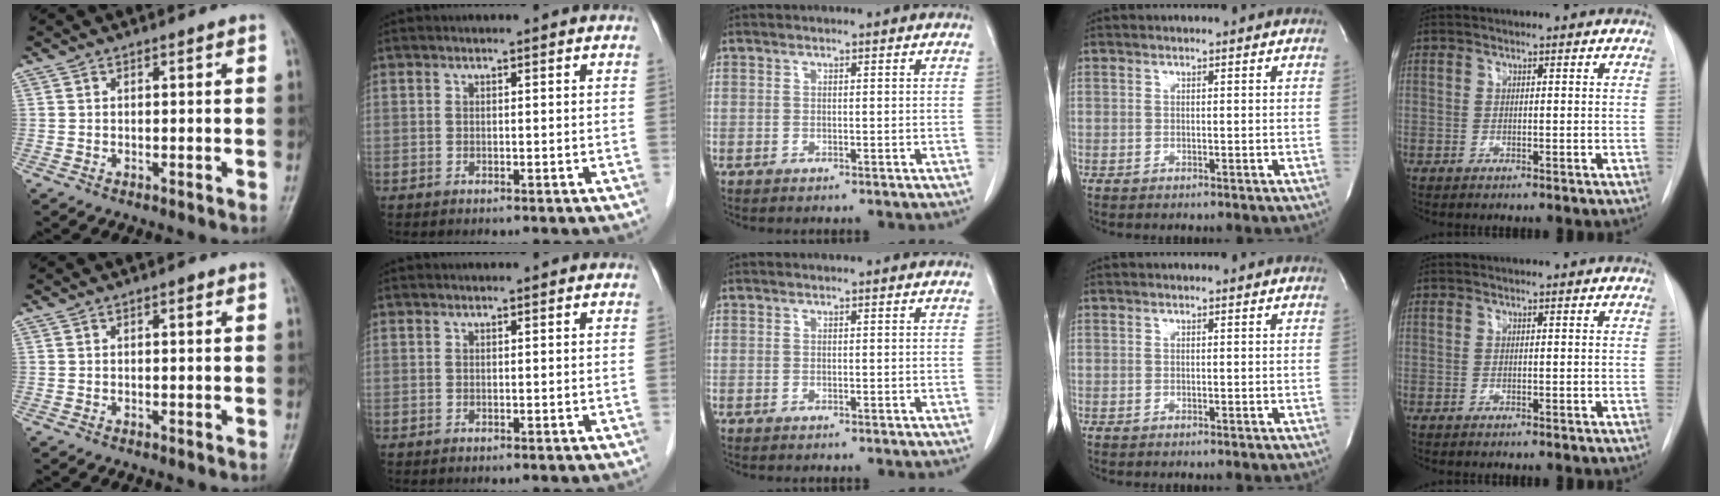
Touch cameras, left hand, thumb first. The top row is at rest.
{"thumb": {"total": 0.8, "force": [0.2, 0.3, 0.7], "torque": [-0.007, 0.002, 0.002]}}